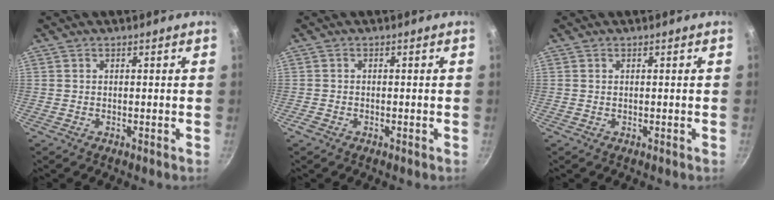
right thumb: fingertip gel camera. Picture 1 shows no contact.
{"total": 1.1, "force": [-0.7, 0.7, 0.4], "torque": [-0.013, 0.003, -0.013]}
{"total": 0.0}